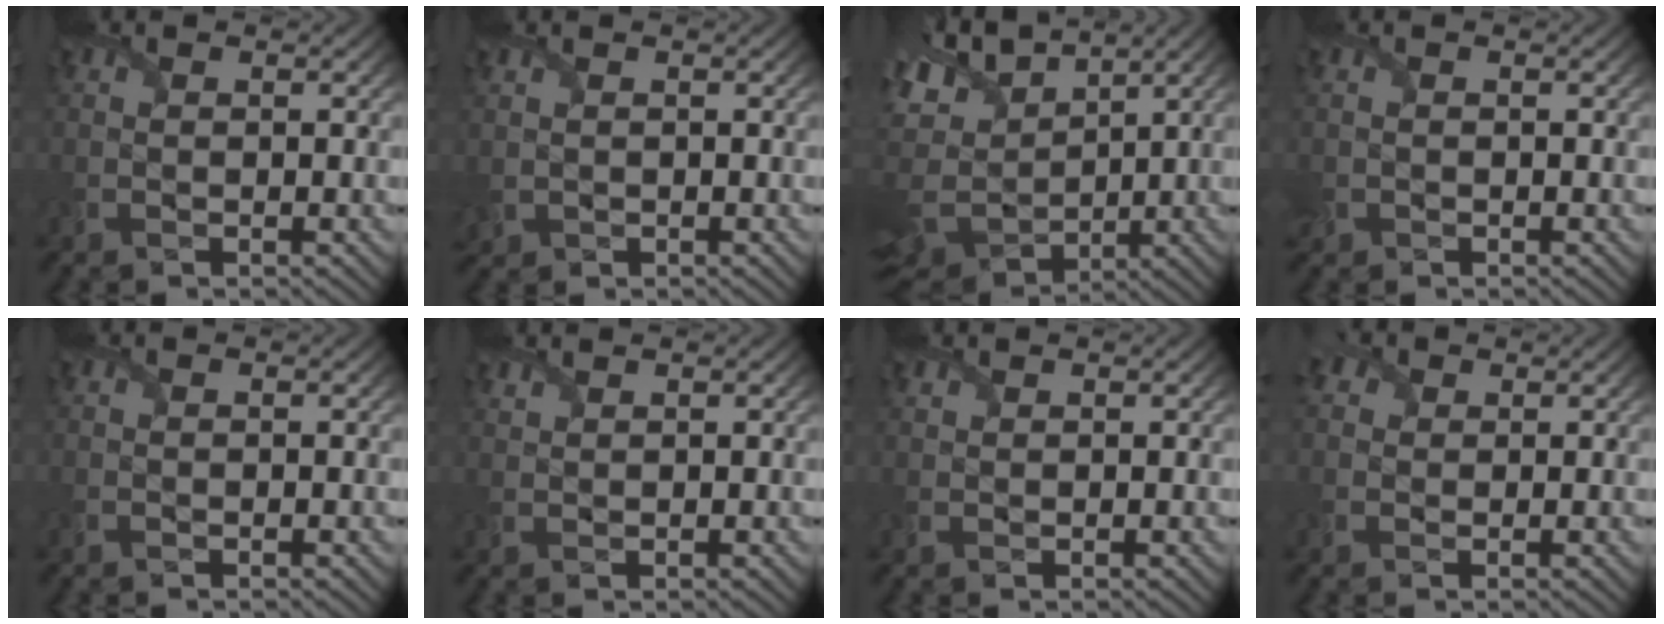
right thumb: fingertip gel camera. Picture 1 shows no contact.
{"total": 1.5, "force": [0.8, 1.2, 0.5], "torque": [-0.018, -0.001, 0.019]}
{"total": 14.2, "force": [3.7, 8.4, 10.8], "torque": [-0.259, 0.009, 0.086]}
{"total": 1.1, "force": [0.2, 1.0, 0.2], "torque": [-0.009, -0.001, 0.002]}
{"total": 0.0}
{"total": 1.3, "force": [1.2, 0.3, 0.3], "torque": [-0.012, 0.001, 0.030]}
{"total": 1.0, "force": [0.9, 0.3, 0.1], "torque": [-0.006, 0.002, 0.025]}
{"total": 2.8, "force": [1.4, 2.2, 1.0], "torque": [-0.030, 0.004, 0.022]}